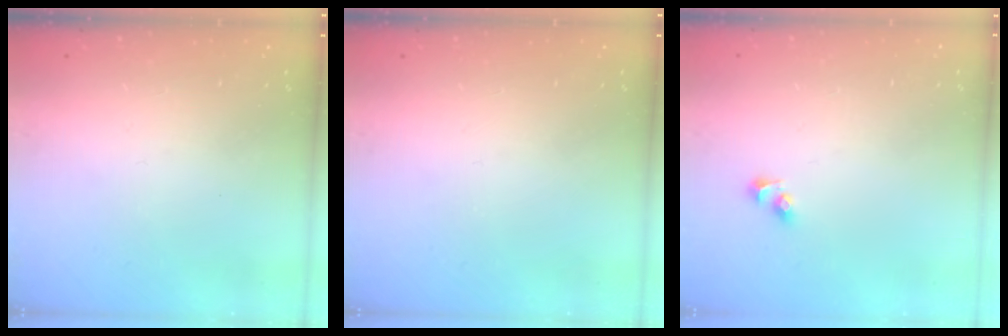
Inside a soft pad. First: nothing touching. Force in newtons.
{"total": 0.0}
{"total": 2.7, "press": 2.5, "slide": 1.2}